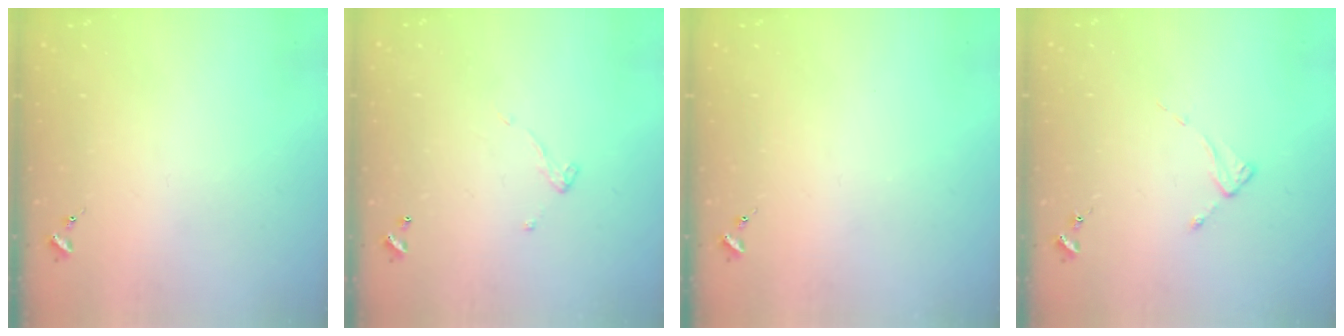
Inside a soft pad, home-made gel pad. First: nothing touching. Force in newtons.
{"total": 4.9, "press": 4.9, "slide": 0.1}
{"total": 0.0}
{"total": 2.3, "press": 2.3, "slide": 0.3}